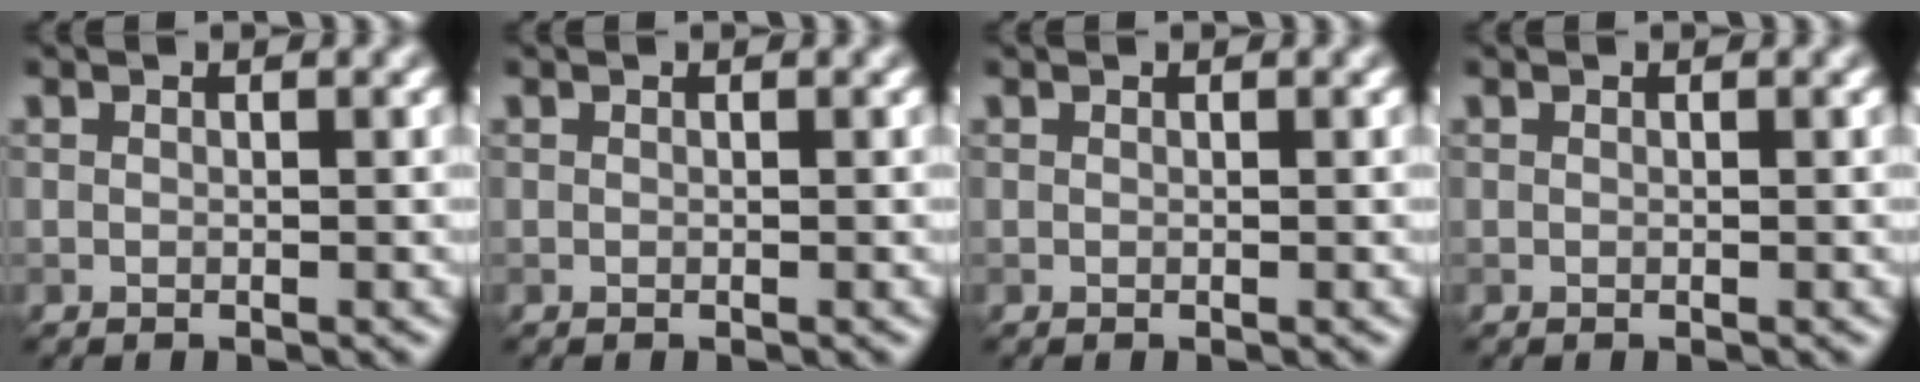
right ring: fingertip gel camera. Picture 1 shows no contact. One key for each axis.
{"total": 0.0}
{"total": 0.0}
{"total": 0.0}